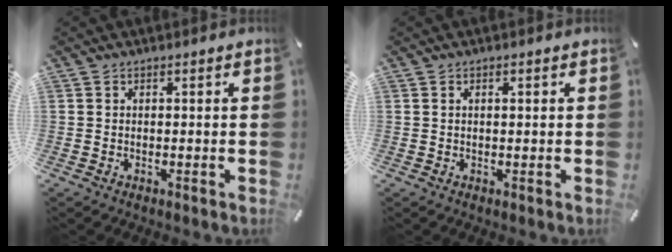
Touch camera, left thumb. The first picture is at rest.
{"total": 0.8, "force": [0.2, 0.3, 0.7], "torque": [-0.014, 0.003, 0.002]}